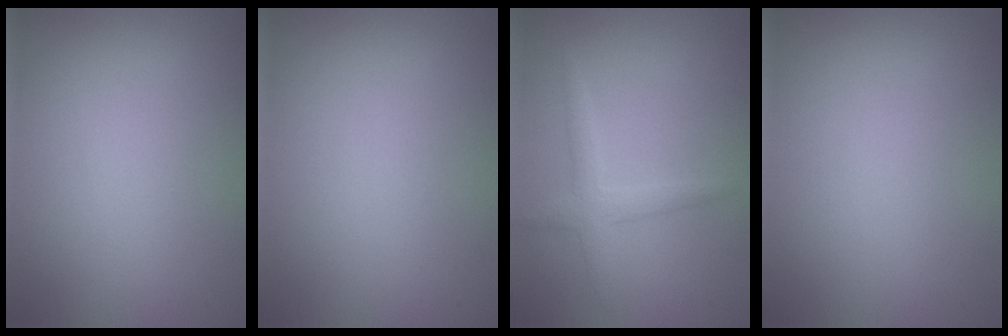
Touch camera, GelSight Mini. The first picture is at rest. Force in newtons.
{"total": 0.0}
{"total": 2.1, "press": 2.1, "slide": 0.0}
{"total": 0.0}